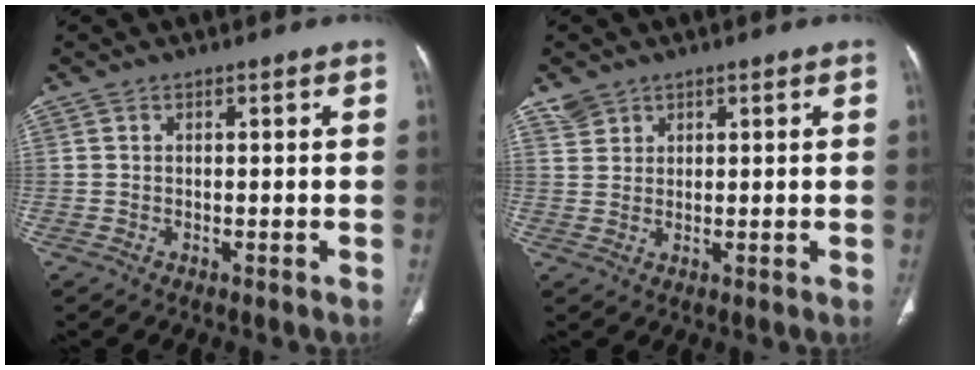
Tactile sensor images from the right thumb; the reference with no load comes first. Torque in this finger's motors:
{"motor_torque": [-0.19, 0.02, 0.11, 0.41, 0.05]}